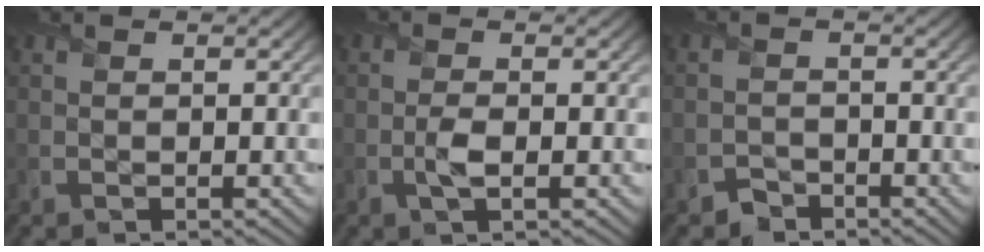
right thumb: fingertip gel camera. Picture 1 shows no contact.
{"total": 1.5, "force": [-0.3, 0.7, 1.3], "torque": [-0.026, 0.000, -0.010]}
{"total": 1.7, "force": [-1.5, 0.9, -0.3], "torque": [0.014, 0.006, -0.033]}